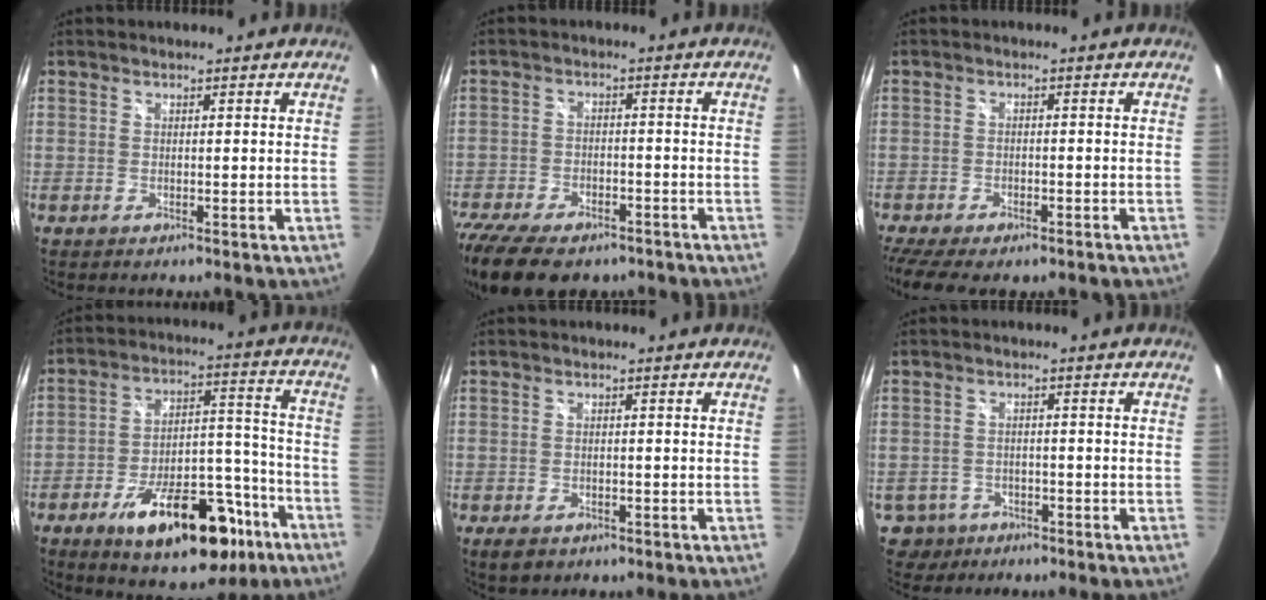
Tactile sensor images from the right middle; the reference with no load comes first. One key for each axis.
{"total": 17.8, "fx": -13.1, "fy": 8.2, "fz": 8.9, "tx": -0.217, "ty": -0.037, "tz": -0.207}
{"total": 10.0, "fx": -7.6, "fy": 3.5, "fz": 5.5, "tx": -0.132, "ty": -0.041, "tz": -0.122}
{"total": 21.7, "fx": -12.8, "fy": 9.6, "fz": 14.7, "tx": -0.232, "ty": 0.015, "tz": -0.177}
{"total": 3.9, "fx": -2.2, "fy": 2.4, "fz": 2.0, "tx": -0.044, "ty": -0.012, "tz": -0.031}
{"total": 5.2, "fx": -2.7, "fy": 4.4, "fz": 1.0, "tx": -0.037, "ty": 0.000, "tz": -0.037}